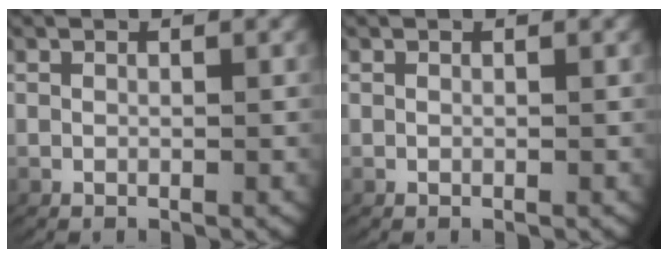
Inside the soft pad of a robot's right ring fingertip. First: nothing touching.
{"total": 0.0}